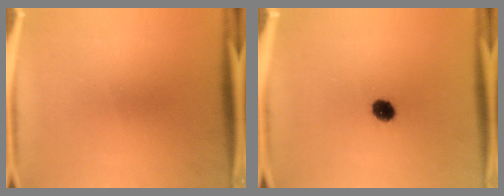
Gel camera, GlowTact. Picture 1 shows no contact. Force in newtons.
{"total": 4.7}